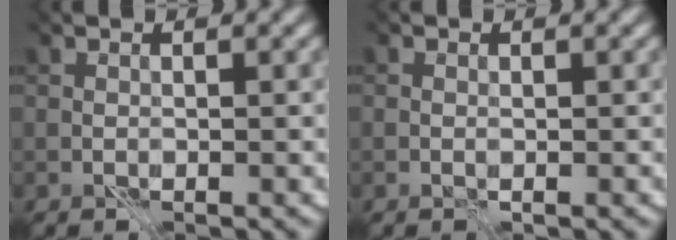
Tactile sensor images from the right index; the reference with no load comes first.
{"total": 0.0}